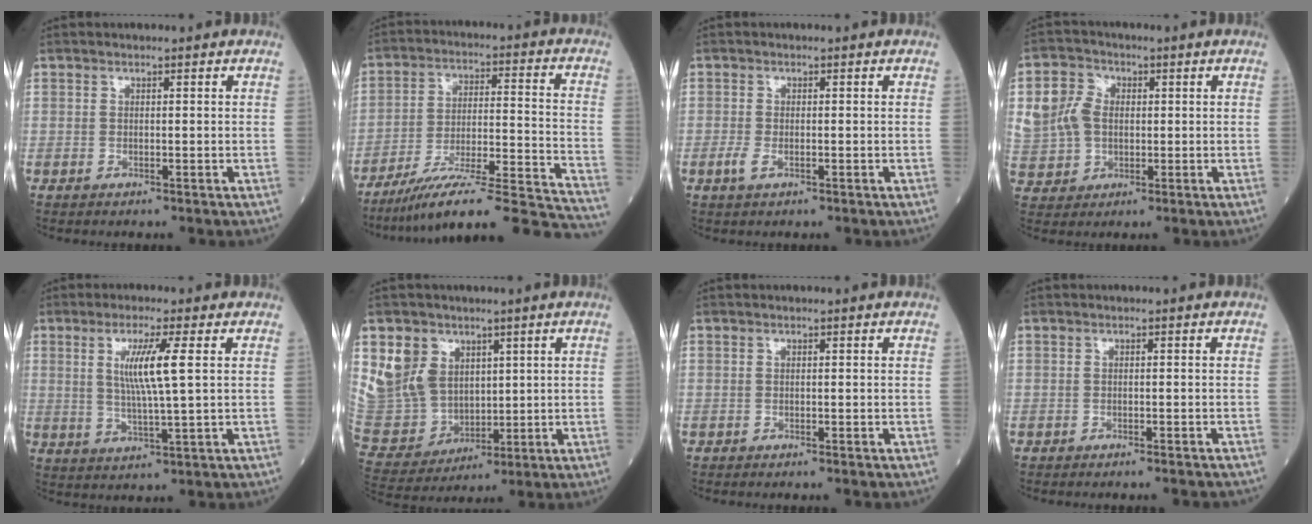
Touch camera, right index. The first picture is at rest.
{"total": 23.8, "force": [-21.5, -0.1, 10.3], "torque": [-0.102, 0.007, -0.318]}
{"total": 1.9, "force": [-0.7, 0.9, 1.5], "torque": [-0.039, -0.002, -0.014]}
{"total": 8.7, "force": [1.2, 7.5, 4.3], "torque": [-0.109, 0.021, 0.033]}
{"total": 6.9, "force": [1.8, -0.4, 6.7], "torque": [-0.132, -0.005, 0.036]}
{"total": 12.1, "force": [5.3, 9.7, 4.8], "torque": [-0.130, 0.016, 0.124]}
{"total": 0.8, "force": [-0.8, 0.0, 0.3], "torque": [-0.005, -0.001, -0.012]}
{"total": 3.1, "force": [-2.9, 0.2, 0.9], "torque": [-0.012, -0.004, -0.037]}